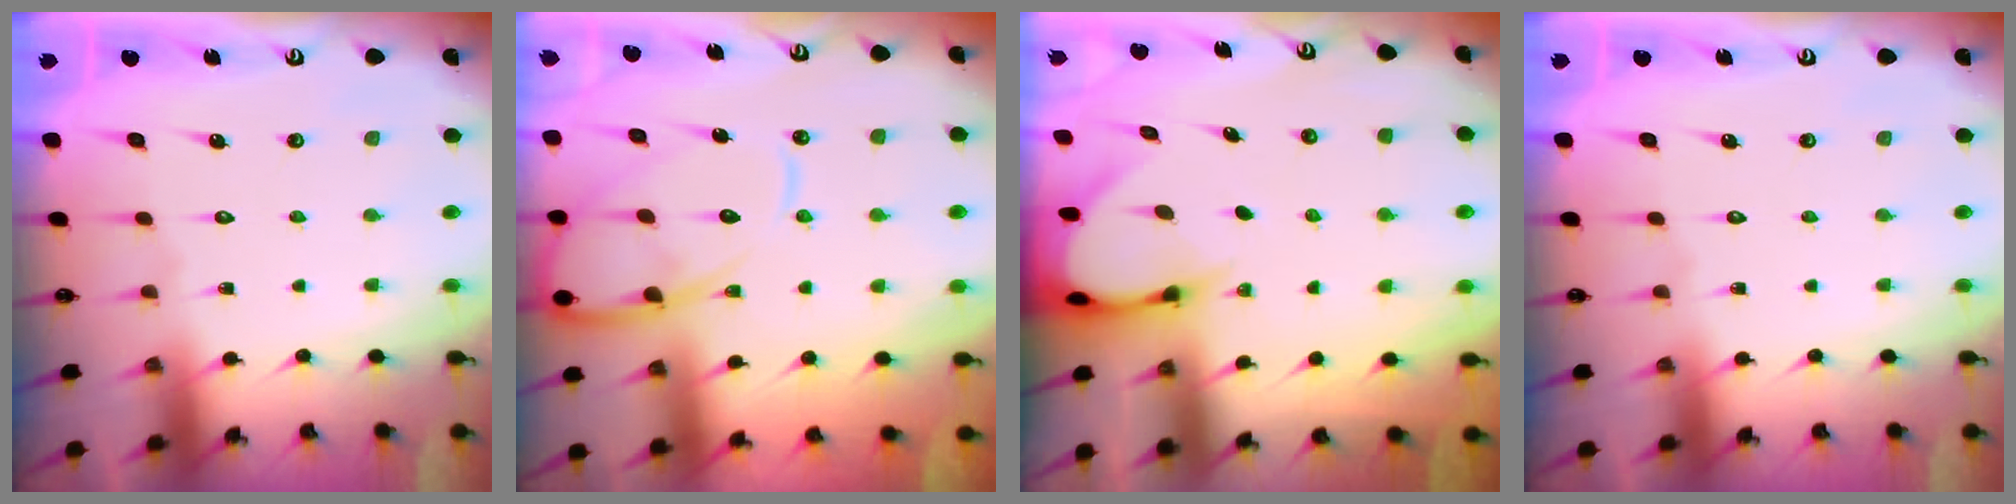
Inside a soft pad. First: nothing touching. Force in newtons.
{"total": 11.9, "press": 11.8, "slide": 1.2}
{"total": 4.0, "press": 4.0, "slide": 0.3}
{"total": 0.0}